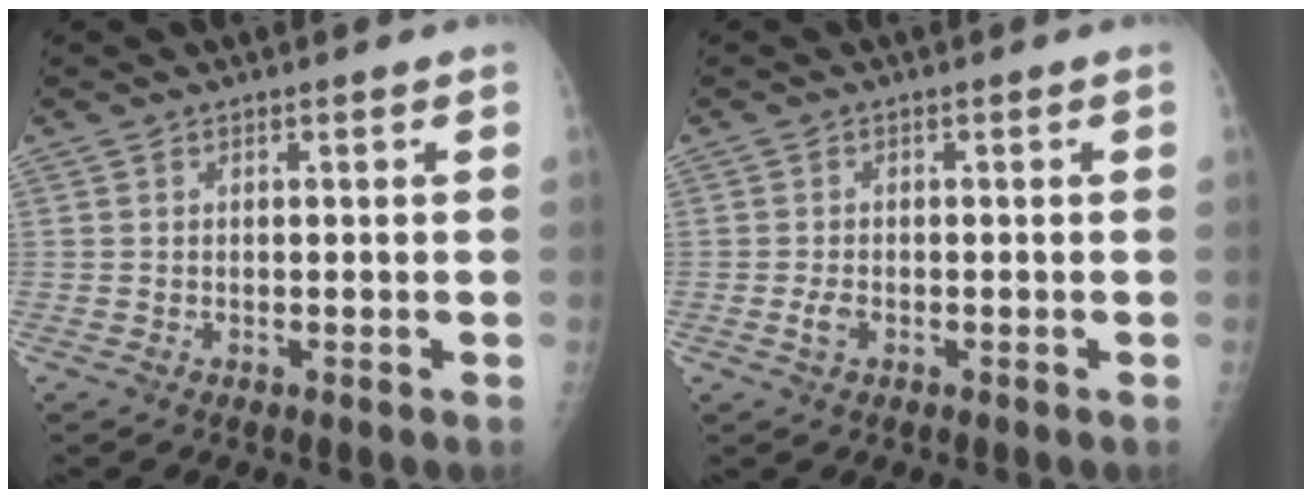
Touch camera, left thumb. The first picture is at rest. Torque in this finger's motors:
{"motor_torque": [-0.30, 0.25, 0.27, 0.18, 0.00]}